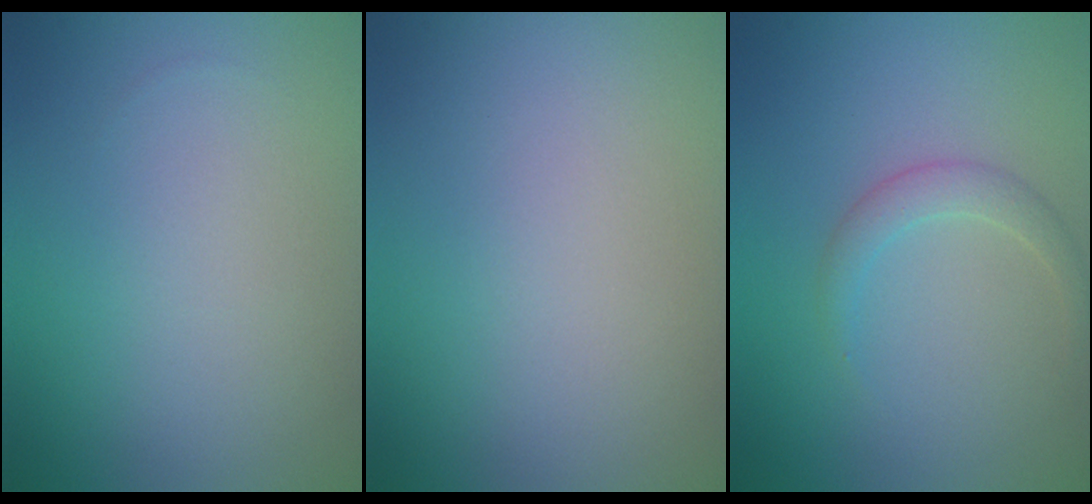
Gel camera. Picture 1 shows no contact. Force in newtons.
{"total": 0.0}
{"total": 1.6, "press": 1.6, "slide": 0.2}